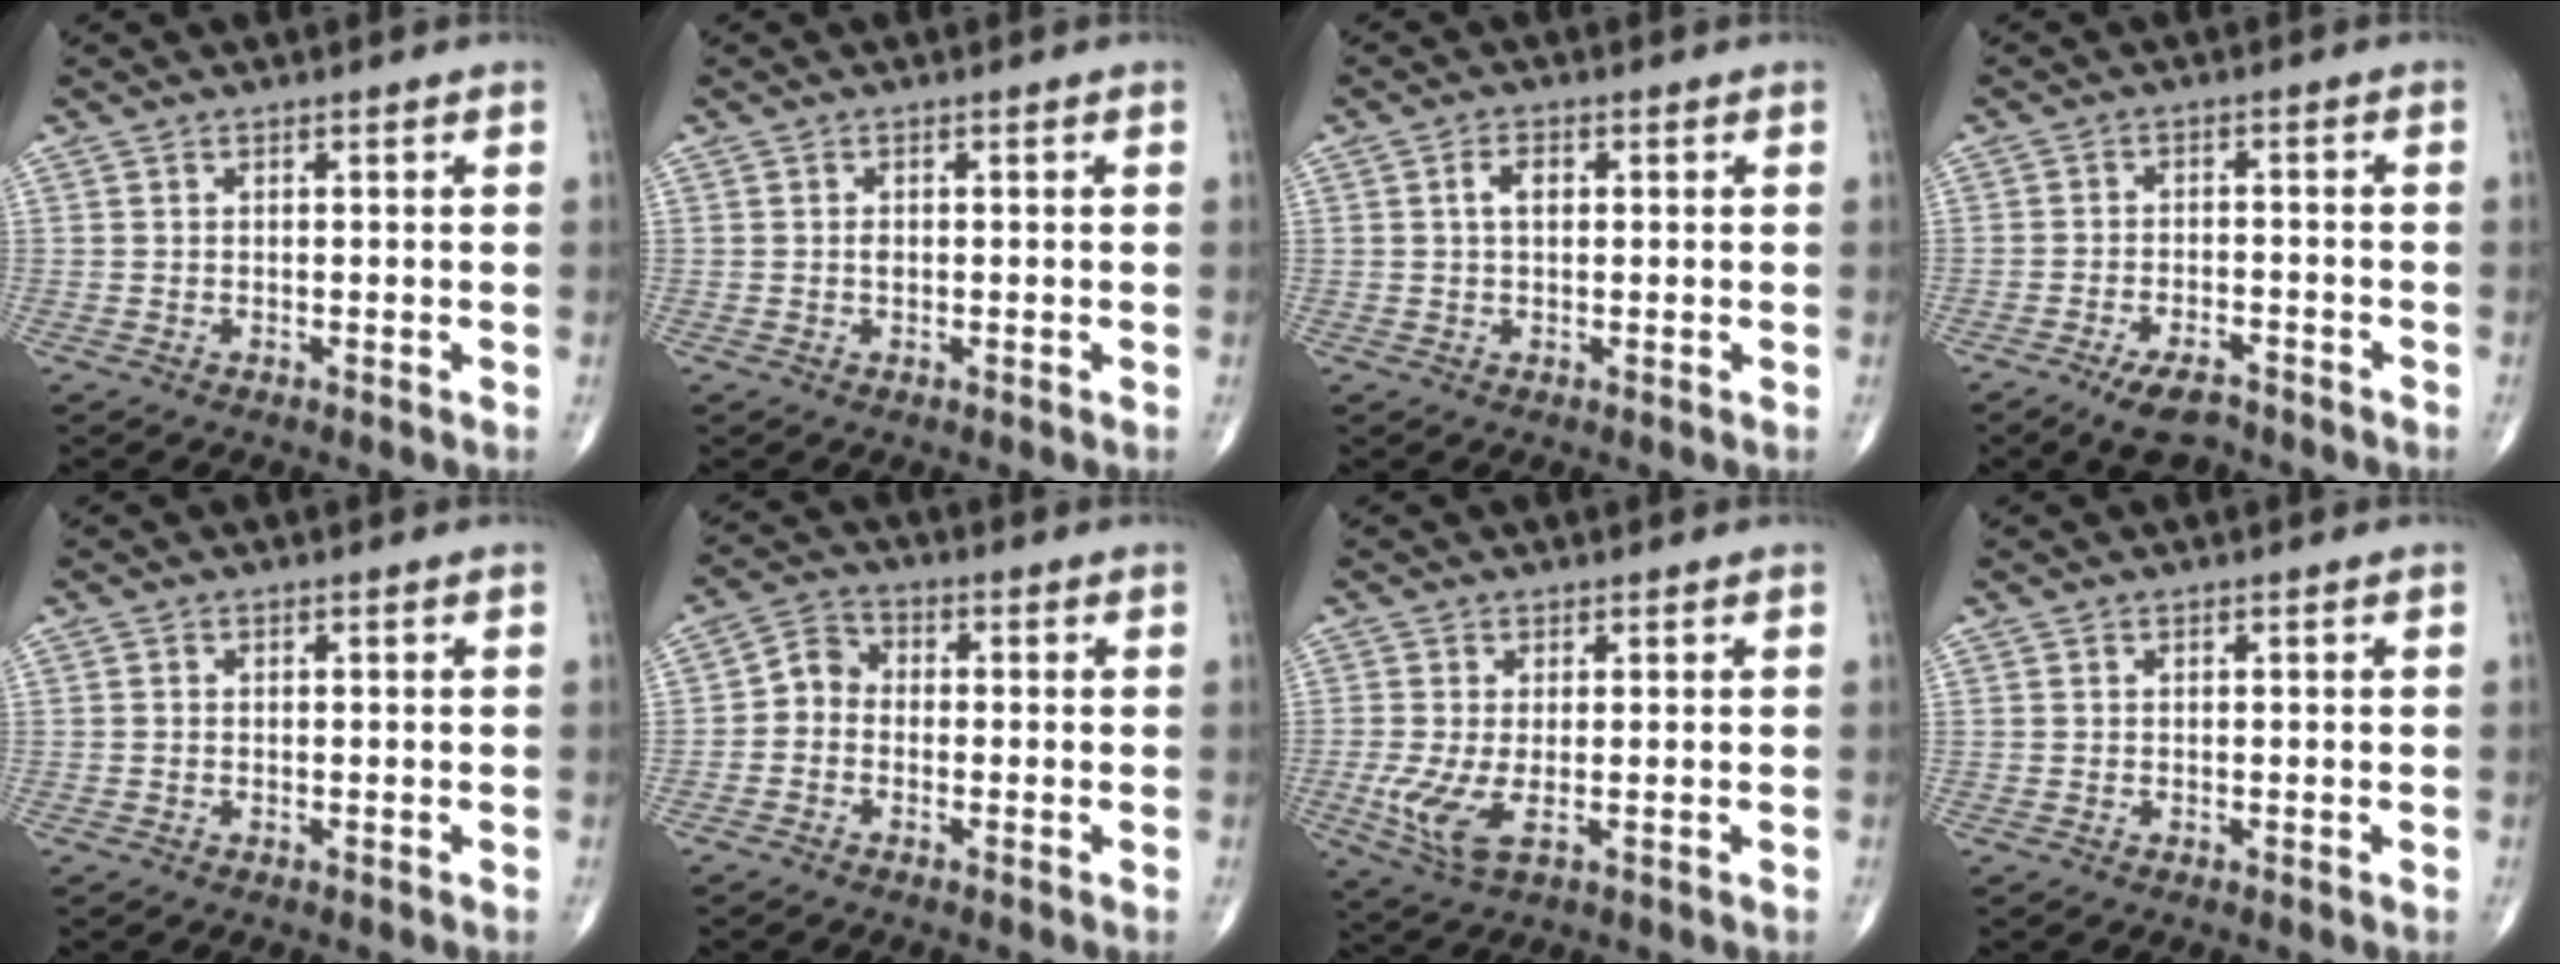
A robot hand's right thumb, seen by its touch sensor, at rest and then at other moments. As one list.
[{"total": 0.9, "force": [0.0, 0.6, 0.7], "torque": [-0.011, 0.001, -0.001]}, {"total": 3.1, "force": [0.6, 1.8, 2.4], "torque": [-0.044, 0.006, 0.009]}, {"total": 6.2, "force": [-4.5, 2.6, 3.3], "torque": [-0.057, 0.017, -0.075]}, {"total": 0.0}, {"total": 4.4, "force": [-1.2, 3.7, 2.2], "torque": [-0.021, 0.018, -0.040]}, {"total": 5.9, "force": [-0.9, 2.3, 5.4], "torque": [-0.133, -0.016, -0.013]}, {"total": 0.0}]